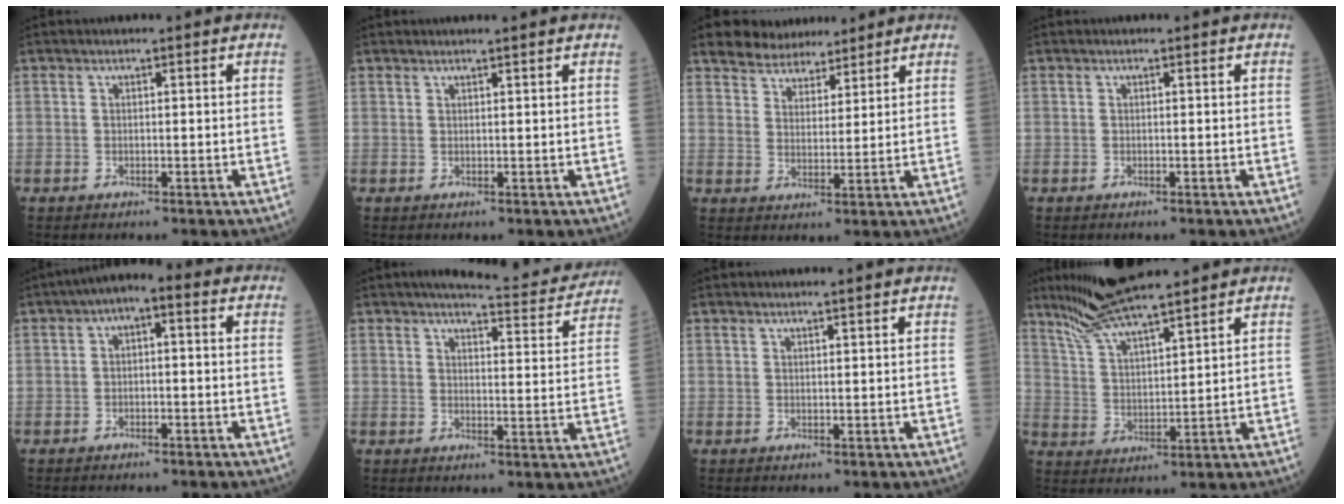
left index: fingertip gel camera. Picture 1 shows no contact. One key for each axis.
{"total": 1.8, "fx": 1.7, "fy": -0.3, "fz": 0.5, "tx": -0.009, "ty": 0.006, "tz": 0.027}
{"total": 7.5, "fx": 6.7, "fy": 2.8, "fz": 1.8, "tx": -0.028, "ty": 0.013, "tz": 0.112}
{"total": 0.0}
{"total": 4.3, "fx": 0.7, "fy": 1.9, "fz": 3.8, "tx": -0.056, "ty": 0.027, "tz": 0.000}
{"total": 11.0, "fx": 10.5, "fy": 1.2, "fz": 3.1, "tx": -0.033, "ty": -0.015, "tz": 0.117}
{"total": 2.9, "fx": 2.7, "fy": -0.4, "fz": 0.9, "tx": -0.014, "ty": 0.007, "tz": 0.036}
{"total": 11.6, "fx": 9.9, "fy": 0.7, "fz": 5.9, "tx": -0.114, "ty": 0.023, "tz": 0.184}